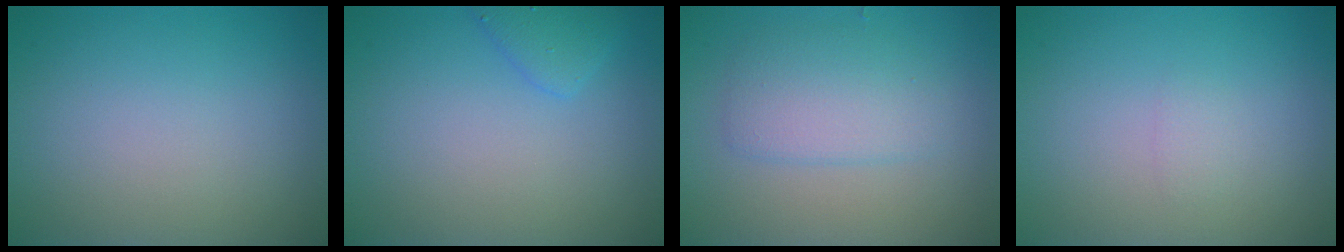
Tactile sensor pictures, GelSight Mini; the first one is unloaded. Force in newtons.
{"total": 1.7, "press": 1.7, "slide": 0.1}
{"total": 2.3, "press": 2.3, "slide": 0.1}
{"total": 0.6, "press": 0.6, "slide": 0.1}